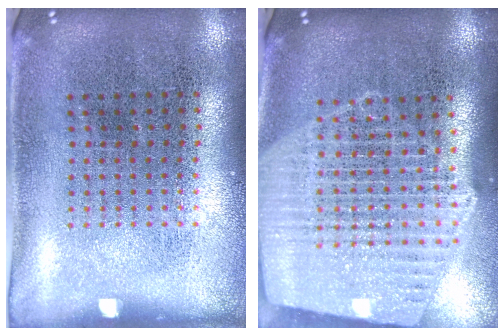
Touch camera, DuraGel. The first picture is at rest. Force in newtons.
{"total": 2.4, "press": 2.1, "slide": 1.2}